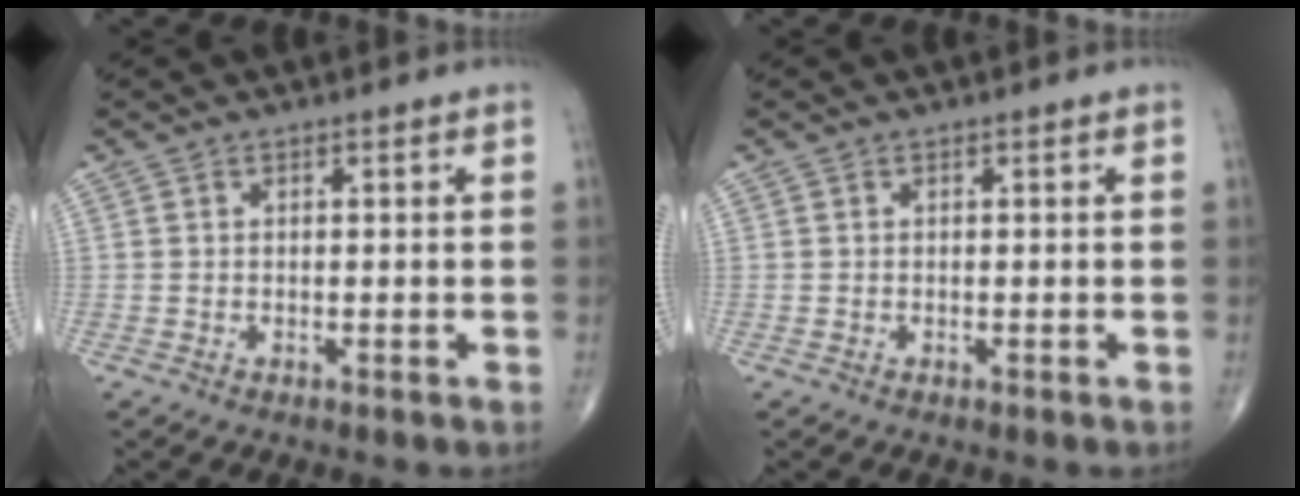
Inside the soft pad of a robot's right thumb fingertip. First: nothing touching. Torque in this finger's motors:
{"motor_torque": [-0.07, 0.08, 0.00, 0.01, 0.00]}